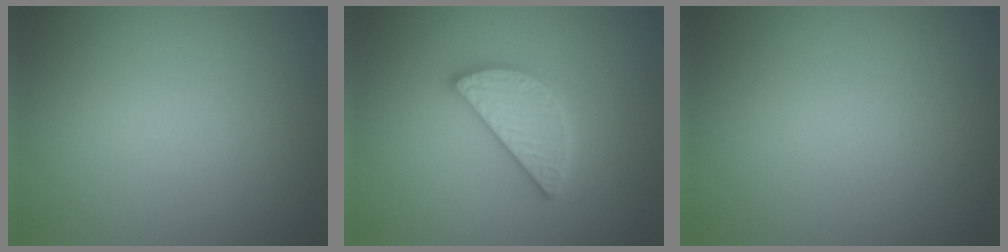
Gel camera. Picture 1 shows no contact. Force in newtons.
{"total": 4.2, "press": 4.2, "slide": 0.3}
{"total": 0.0}